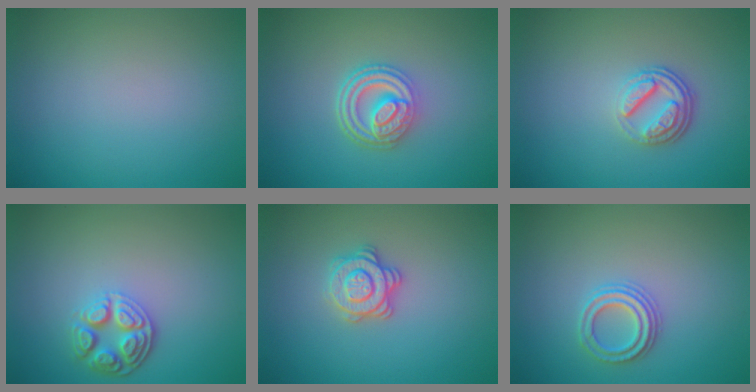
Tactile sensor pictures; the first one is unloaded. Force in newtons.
{"total": 4.8, "press": 3.6, "slide": 3.2}
{"total": 3.7, "press": 2.6, "slide": 2.6}
{"total": 3.7, "press": 3.1, "slide": 2.0}
{"total": 2.9, "press": 2.7, "slide": 1.1}
{"total": 2.3, "press": 2.2, "slide": 0.5}